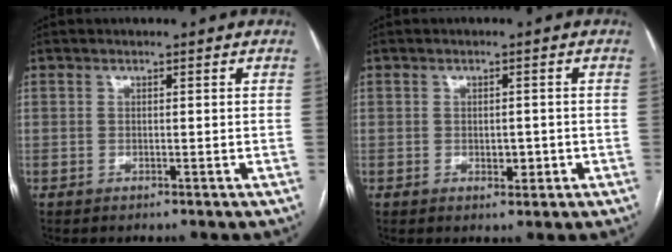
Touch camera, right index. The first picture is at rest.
{"total": 2.3, "force": [-0.6, 1.2, 1.8], "torque": [-0.026, 0.001, -0.003]}